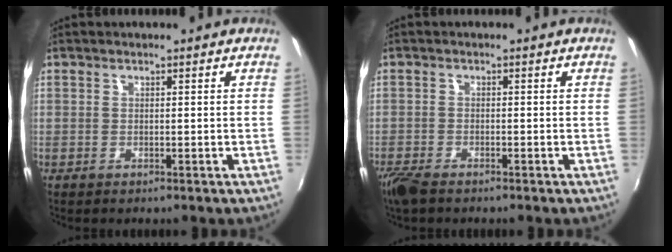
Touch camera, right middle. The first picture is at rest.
{"total": 4.1, "force": [-3.3, 1.2, 2.1], "torque": [-0.058, -0.015, -0.067]}